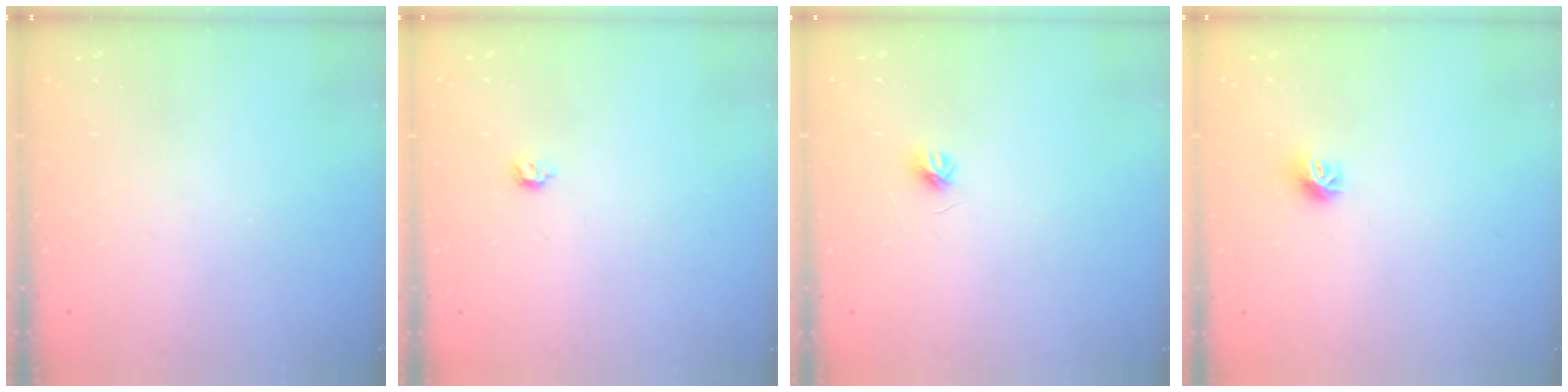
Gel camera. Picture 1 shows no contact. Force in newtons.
{"total": 4.6, "press": 4.5, "slide": 0.9}
{"total": 4.1, "press": 4.0, "slide": 0.4}
{"total": 8.0, "press": 7.9, "slide": 0.6}